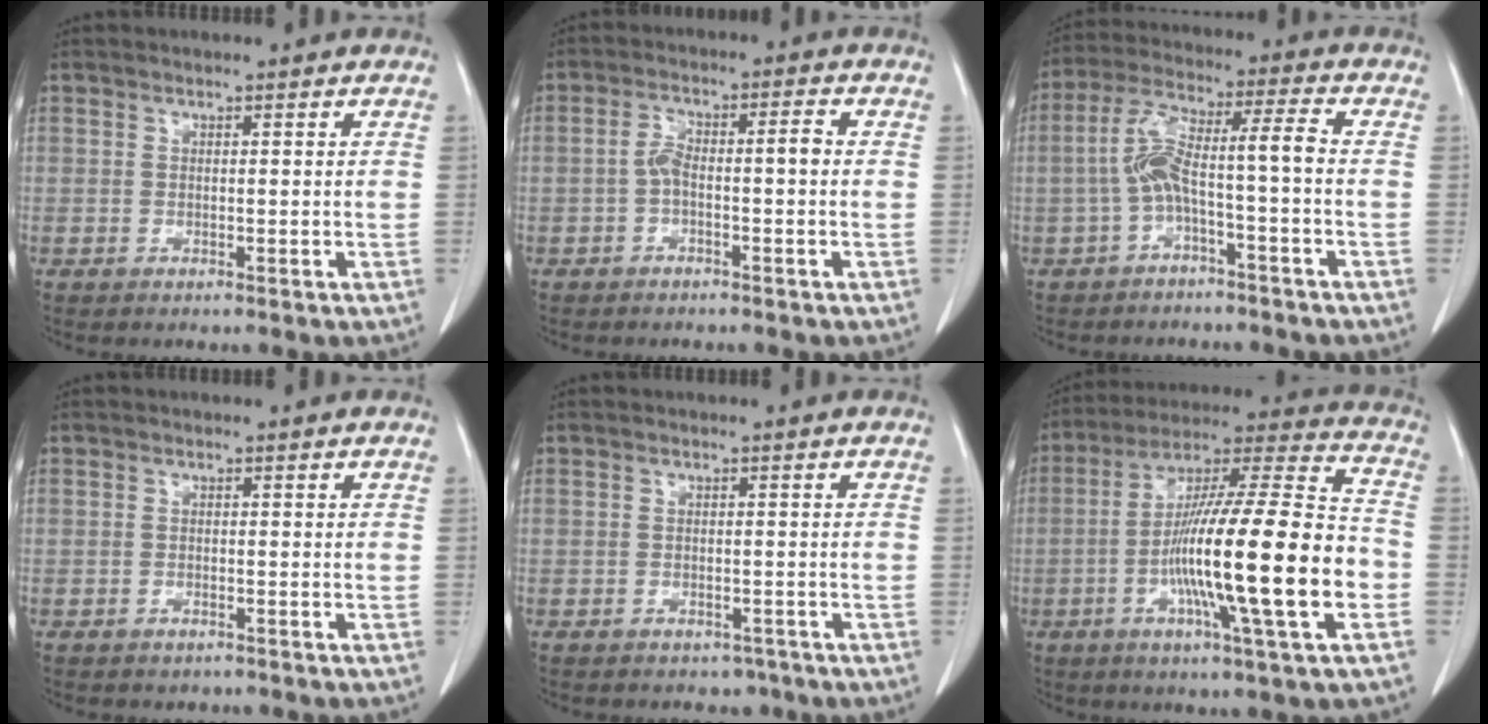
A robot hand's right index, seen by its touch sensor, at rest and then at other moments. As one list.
[{"total": 4.4, "force": [-0.7, 1.2, 4.1], "torque": [-0.079, 0.026, -0.008]}, {"total": 7.9, "force": [-1.9, 0.4, 7.7], "torque": [-0.150, 0.040, -0.035]}, {"total": 1.1, "force": [-0.8, 0.7, 0.1], "torque": [-0.008, 0.001, -0.007]}, {"total": 2.5, "force": [-1.9, 1.6, 0.2], "torque": [-0.005, 0.006, -0.022]}, {"total": 22.7, "force": [-5.2, 0.7, 22.0], "torque": [-0.360, -0.007, -0.094]}]